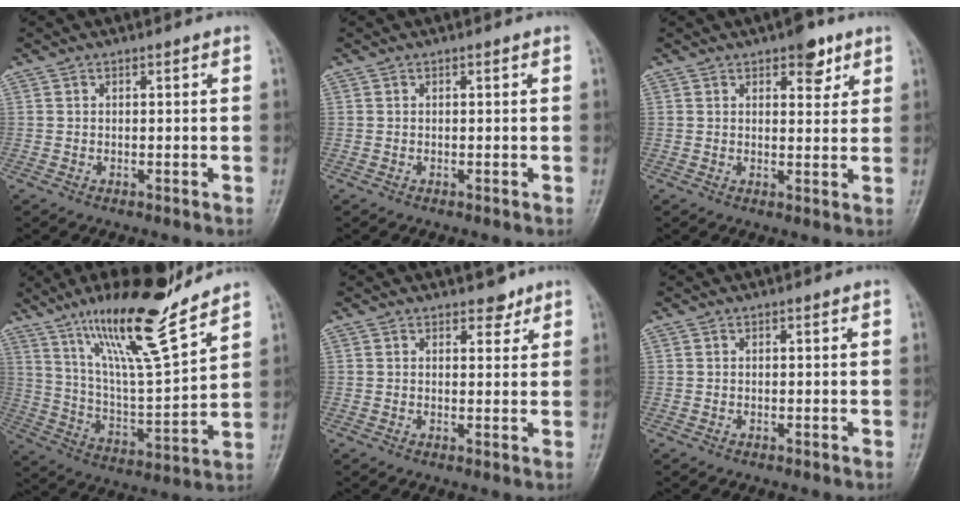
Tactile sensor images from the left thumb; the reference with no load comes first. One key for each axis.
{"total": 0.0}
{"total": 5.2, "fx": 3.2, "fy": 2.7, "fz": 3.2, "tx": -0.017, "ty": -0.014, "tz": 0.039}
{"total": 18.8, "fx": 13.6, "fy": 2.8, "fz": 12.8, "tx": -0.201, "ty": -0.076, "tz": 0.243}
{"total": 2.7, "fx": 2.1, "fy": 1.5, "fz": 0.9, "tx": 0.007, "ty": -0.011, "tz": 0.026}
{"total": 0.0}